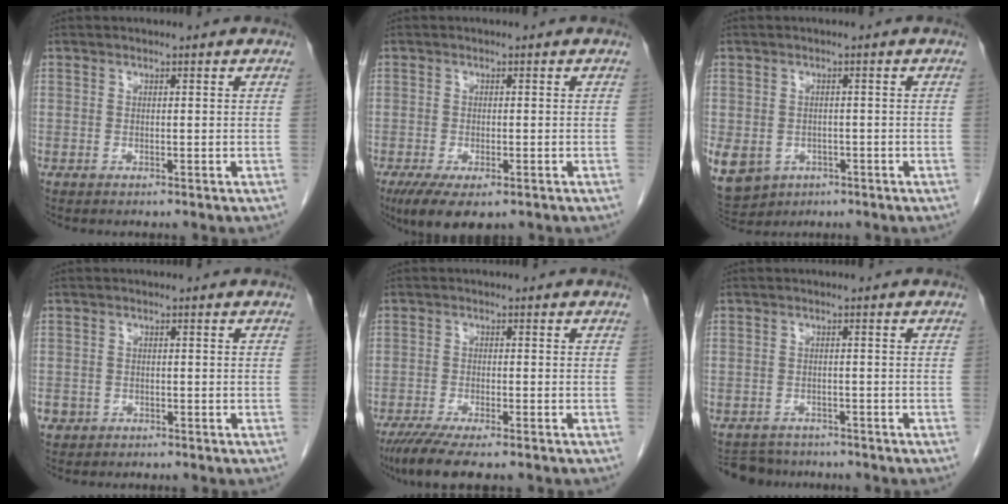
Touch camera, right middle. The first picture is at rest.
{"total": 6.6, "force": [-4.1, 2.4, 4.6], "torque": [-0.075, -0.016, -0.063]}
{"total": 18.3, "force": [-7.5, 14.9, 7.6], "torque": [-0.254, -0.014, -0.097]}
{"total": 2.4, "force": [-1.2, 2.0, 0.5], "torque": [-0.008, 0.003, -0.017]}
{"total": 7.5, "force": [-5.8, 1.0, 4.7], "torque": [-0.079, -0.019, -0.094]}
{"total": 5.0, "force": [-4.6, 2.0, 0.1], "torque": [-0.001, -0.003, -0.070]}